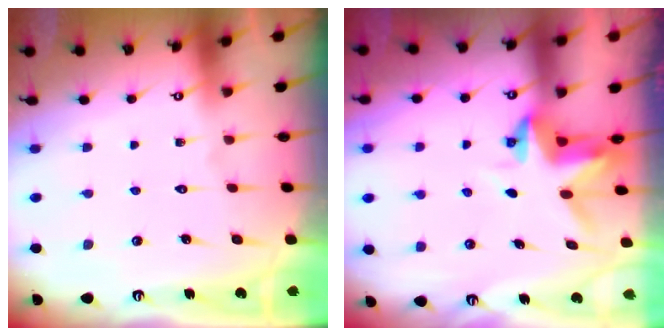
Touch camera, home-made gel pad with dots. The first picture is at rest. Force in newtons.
{"total": 3.6, "press": 3.6, "slide": 0.2}